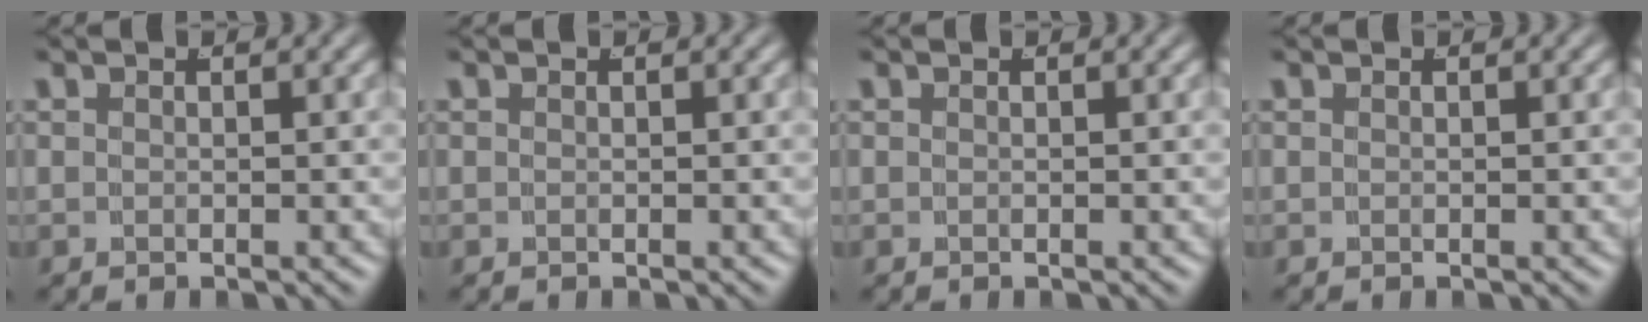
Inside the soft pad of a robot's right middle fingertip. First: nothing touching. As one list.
[{"total": 0.0}, {"total": 0.0}, {"total": 0.0}]